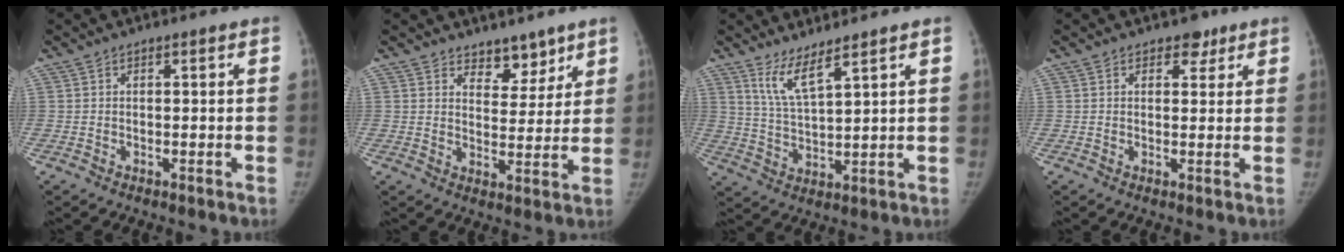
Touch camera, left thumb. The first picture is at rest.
{"total": 5.7, "force": [4.6, 3.1, 1.5], "torque": [0.013, -0.035, 0.075]}
{"total": 5.9, "force": [4.4, 0.7, 3.9], "torque": [-0.078, -0.041, 0.094]}
{"total": 2.7, "force": [1.7, 1.9, 0.9], "torque": [0.008, -0.007, 0.021]}